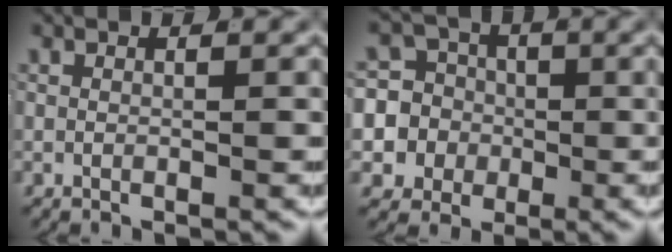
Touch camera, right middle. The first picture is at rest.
{"total": 13.5, "force": [-2.8, 12.7, 3.3], "torque": [-0.117, -0.050, -0.055]}